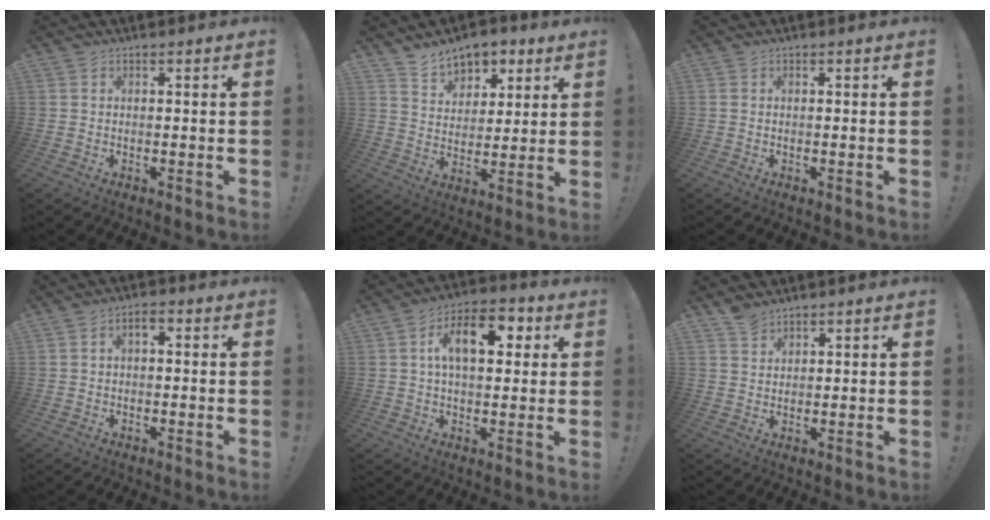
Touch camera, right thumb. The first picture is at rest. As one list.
[{"total": 9.4, "force": [6.9, 5.9, 2.4], "torque": [-0.034, -0.048, 0.133]}, {"total": 0.0}, {"total": 2.6, "force": [-0.2, 1.6, 2.0], "torque": [-0.033, 0.008, -0.007]}, {"total": 13.2, "force": [3.1, 7.2, 10.6], "torque": [-0.157, 0.011, 0.051]}, {"total": 3.7, "force": [3.2, 1.7, 0.7], "torque": [-0.001, -0.022, 0.057]}]